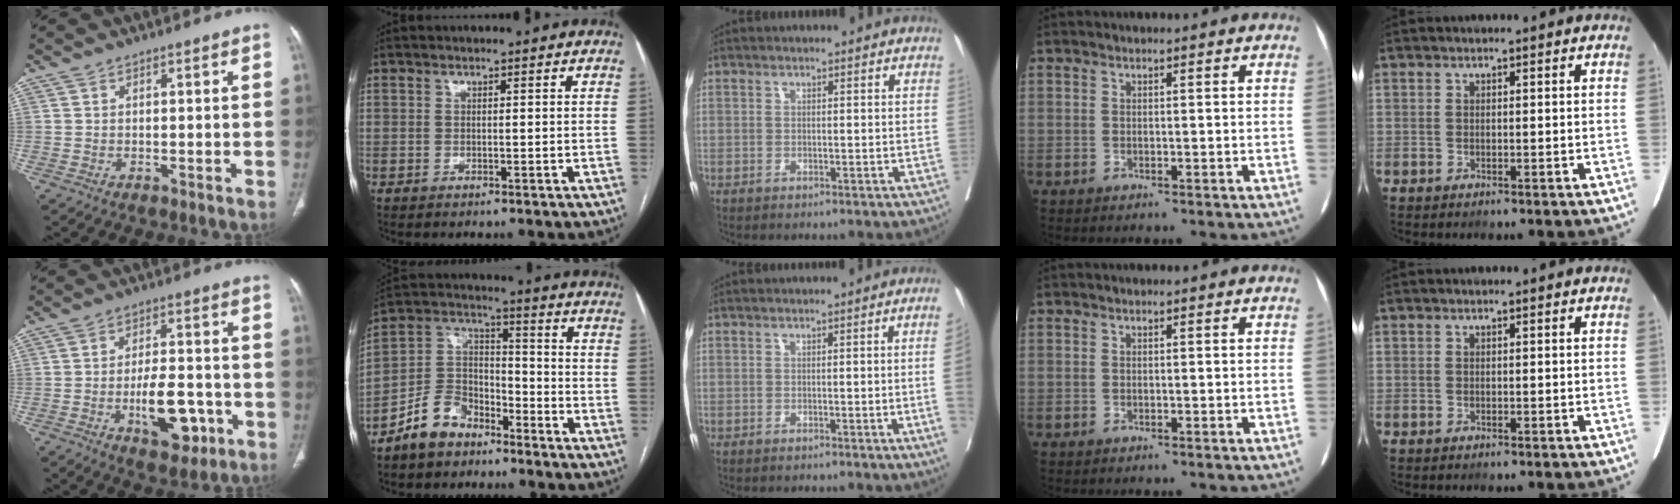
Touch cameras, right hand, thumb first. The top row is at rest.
{"thumb": {"total": 11.3, "force": [-3.8, 5.6, 9.0], "torque": [-0.121, 0.019, -0.053]}, "index": {"total": 9.4, "force": [-6.9, 5.5, 3.4], "torque": [-0.072, 0.025, -0.132]}, "middle": {"total": 3.7, "force": [-0.5, -0.5, 3.6], "torque": [-0.043, 0.004, -0.006]}}